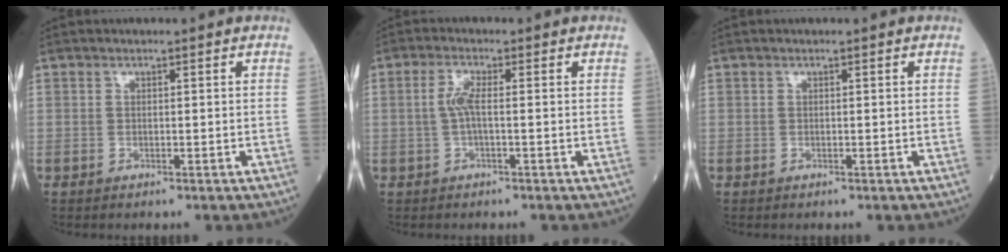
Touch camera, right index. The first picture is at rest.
{"total": 2.9, "force": [-0.1, 0.4, 2.9], "torque": [-0.065, 0.002, -0.004]}
{"total": 0.0}